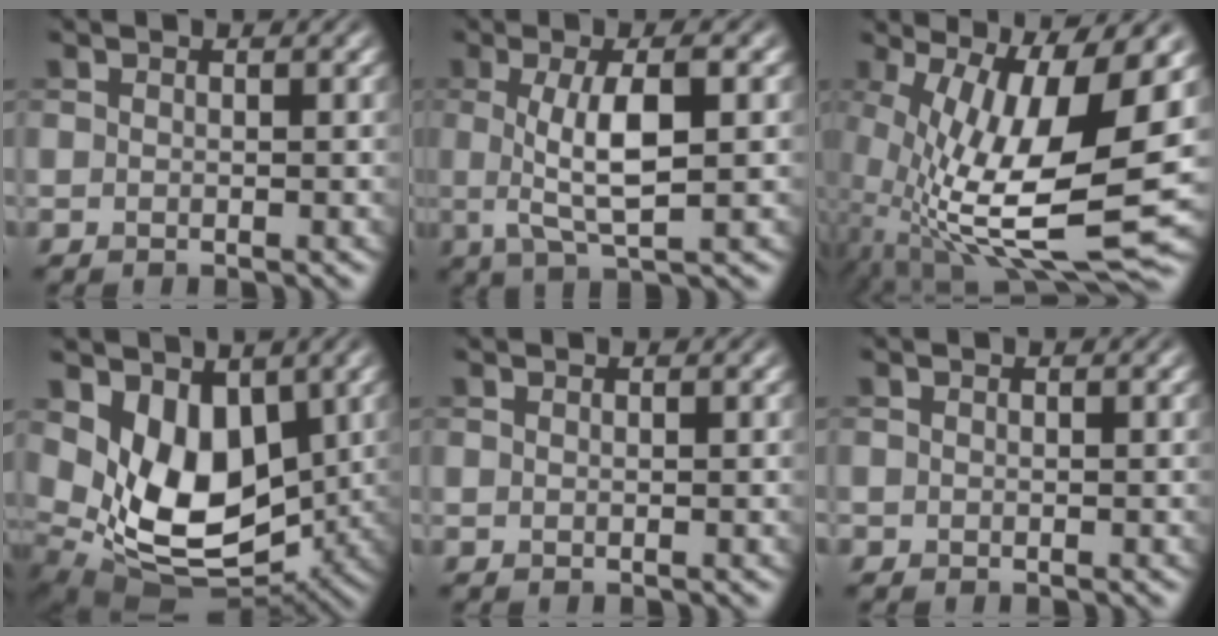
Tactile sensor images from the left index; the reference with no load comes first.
{"total": 5.9, "force": [0.3, 1.3, 5.7], "torque": [-0.109, 0.003, 0.005]}
{"total": 14.1, "force": [-1.2, 4.1, 13.5], "torque": [-0.254, -0.016, -0.012]}
{"total": 8.4, "force": [1.8, 5.5, 6.1], "torque": [-0.119, -0.030, 0.037]}
{"total": 0.0}
{"total": 0.0}